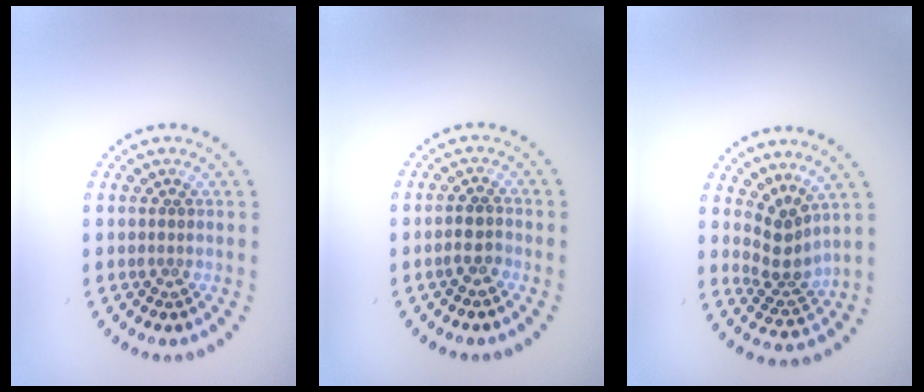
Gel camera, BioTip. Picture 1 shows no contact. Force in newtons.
{"total": 1.6, "press": 1.4, "slide": 0.8}
{"total": 3.0, "press": 2.0, "slide": 2.2}